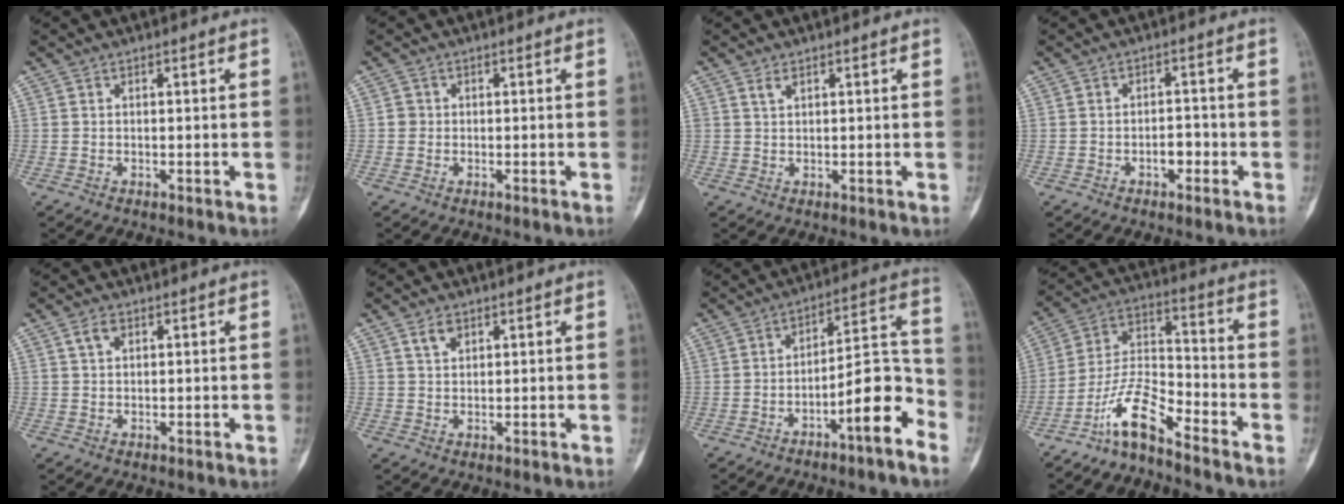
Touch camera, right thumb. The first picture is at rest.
{"total": 1.1, "force": [-0.2, 1.1, 0.3], "torque": [0.001, 0.004, -0.006]}
{"total": 1.3, "force": [0.8, 0.6, 0.8], "torque": [-0.013, 0.000, 0.018]}
{"total": 2.8, "force": [-1.2, 1.6, 2.0], "torque": [-0.020, 0.013, -0.019]}
{"total": 2.3, "force": [1.0, 1.4, 1.5], "torque": [-0.026, 0.003, 0.020]}
{"total": 2.6, "force": [1.5, 1.6, 1.4], "torque": [-0.022, -0.005, 0.030]}
{"total": 11.4, "force": [-6.4, 2.5, 9.1], "torque": [-0.138, 0.069, -0.099]}
{"total": 9.8, "force": [-7.6, 2.2, 5.8], "torque": [-0.122, 0.078, -0.151]}